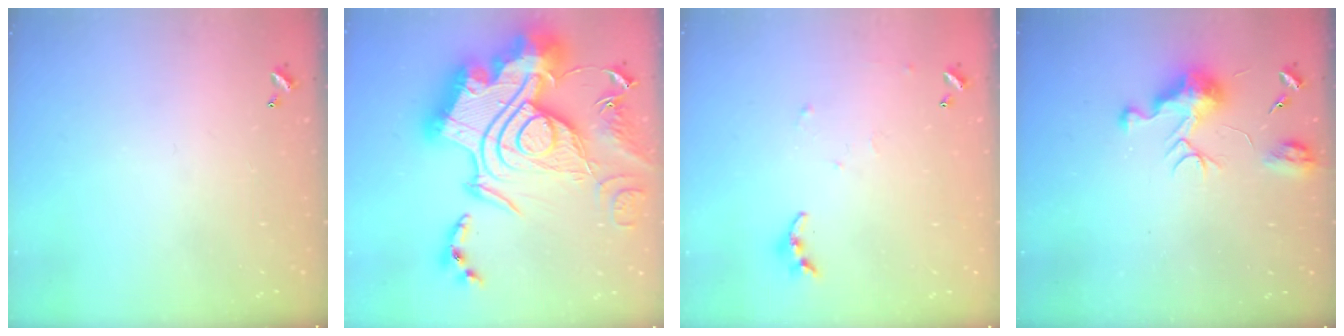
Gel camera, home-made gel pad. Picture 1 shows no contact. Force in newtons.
{"total": 0.8, "press": 0.8, "slide": 0.0}
{"total": 4.7, "press": 4.7, "slide": 0.5}
{"total": 10.0, "press": 10.0, "slide": 0.6}